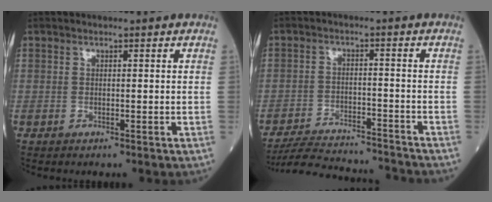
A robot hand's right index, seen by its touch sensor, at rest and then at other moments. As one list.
[{"total": 13.3, "force": [-12.9, 1.3, 3.0], "torque": [-0.056, 0.002, -0.190]}]